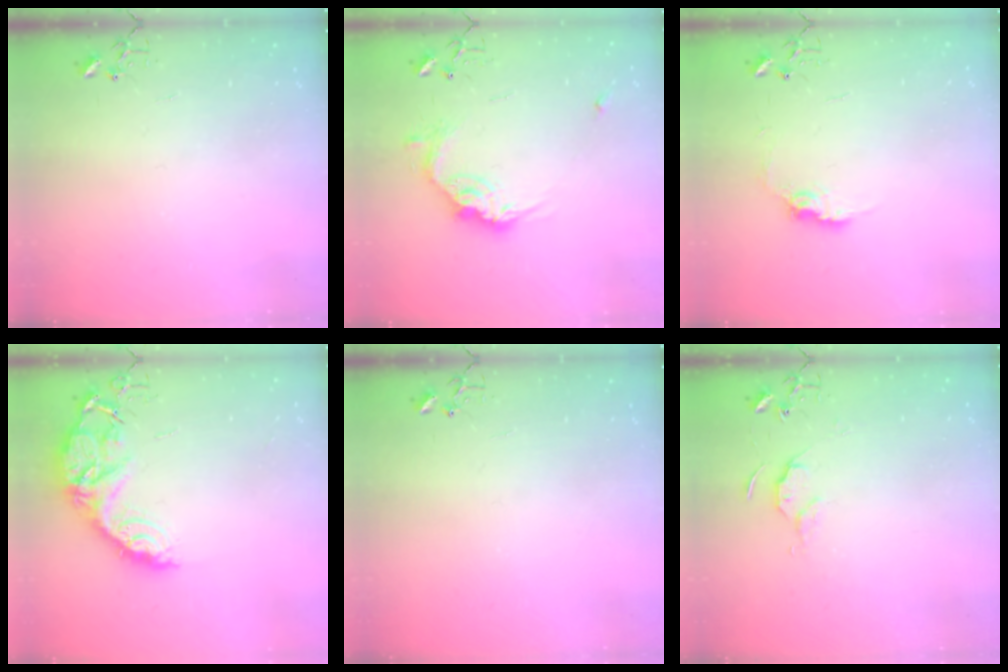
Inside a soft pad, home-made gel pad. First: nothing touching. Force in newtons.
{"total": 14.6, "press": 14.6, "slide": 0.9}
{"total": 8.6, "press": 8.6, "slide": 0.4}
{"total": 15.1, "press": 15.0, "slide": 1.1}
{"total": 0.0}
{"total": 6.3, "press": 6.3, "slide": 0.7}